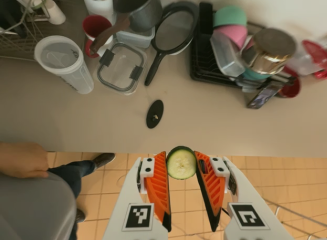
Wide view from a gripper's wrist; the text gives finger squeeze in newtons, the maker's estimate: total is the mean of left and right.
{"total": 5.8, "left": 5.6, "right": 6.0}